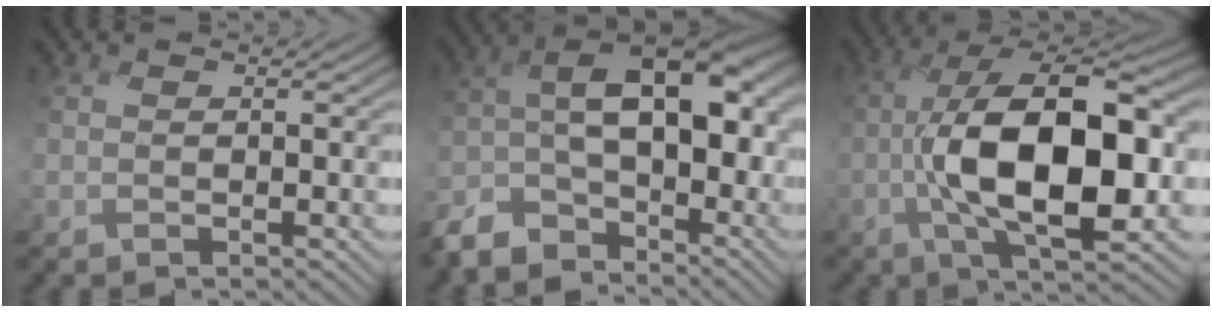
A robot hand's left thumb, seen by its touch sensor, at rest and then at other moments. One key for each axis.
{"total": 13.8, "fx": -6.9, "fy": 7.5, "fz": 9.2, "tx": -0.157, "ty": -0.018, "tz": -0.128}
{"total": 14.3, "fx": -1.5, "fy": 6.5, "fz": 12.6, "tx": -0.223, "ty": 0.001, "tz": -0.037}